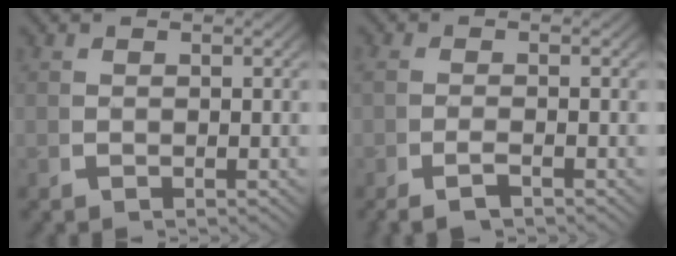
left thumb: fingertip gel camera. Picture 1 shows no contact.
{"total": 1.9, "force": [-1.4, 0.5, 1.1], "torque": [-0.029, -0.008, -0.021]}